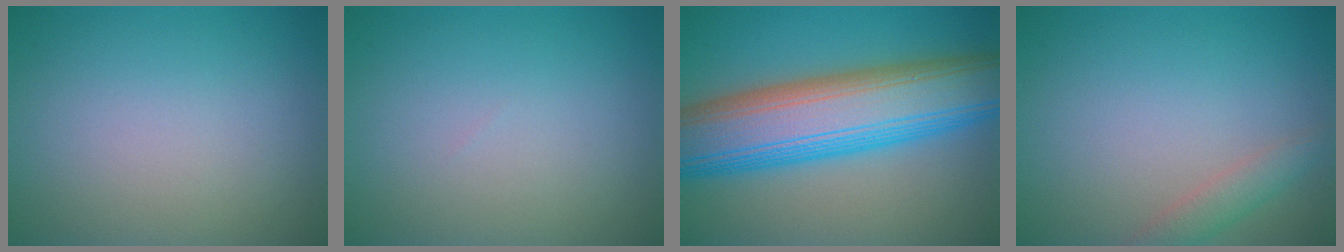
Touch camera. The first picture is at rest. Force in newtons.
{"total": 0.0}
{"total": 12.9, "press": 12.9, "slide": 0.1}
{"total": 1.9, "press": 1.9, "slide": 0.1}